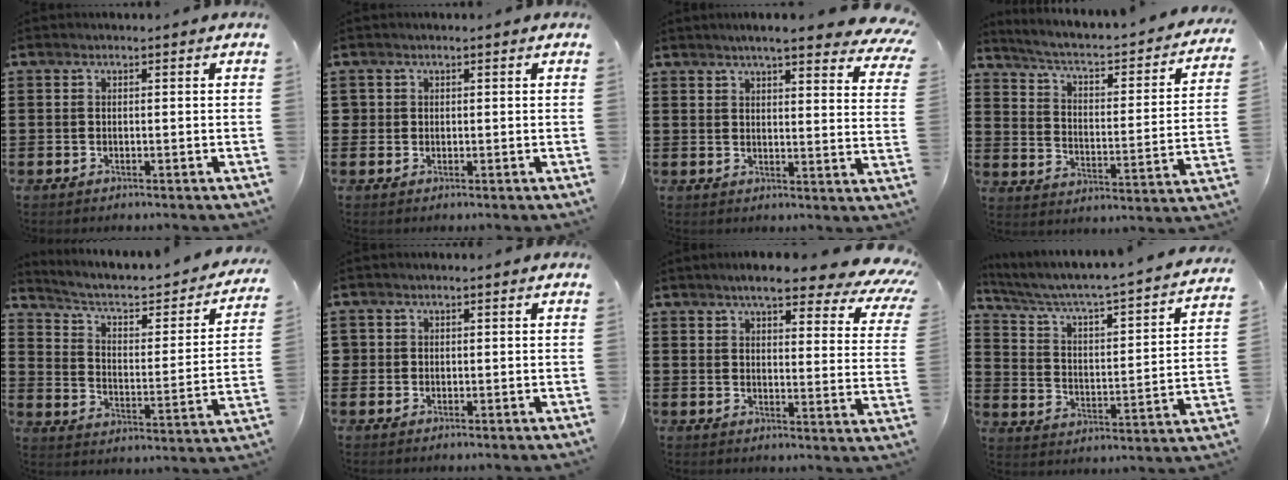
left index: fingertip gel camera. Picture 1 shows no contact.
{"total": 1.1, "force": [0.4, 1.0, 0.1], "torque": [-0.006, 0.005, 0.008]}
{"total": 5.9, "force": [5.1, -0.1, 2.9], "torque": [-0.065, -0.018, 0.087]}
{"total": 2.9, "force": [1.8, 0.7, 2.1], "torque": [-0.054, -0.028, 0.018]}
{"total": 3.9, "force": [2.5, 1.7, 2.4], "torque": [-0.063, -0.023, 0.032]}
{"total": 1.3, "force": [0.5, 1.2, 0.2], "torque": [-0.007, 0.006, 0.008]}
{"total": 7.9, "force": [6.3, 1.0, 4.7], "torque": [-0.087, -0.034, 0.103]}
{"total": 2.9, "force": [2.3, 0.1, 1.9], "torque": [-0.053, -0.036, 0.023]}